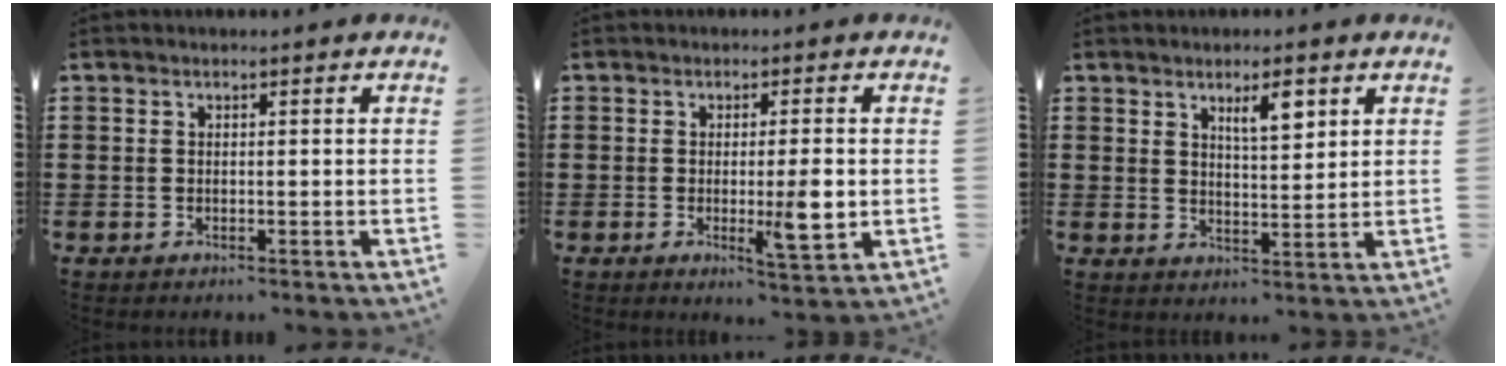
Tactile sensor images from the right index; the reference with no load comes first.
{"total": 5.7, "force": [-0.7, 1.0, 5.6], "torque": [-0.093, -0.013, -0.014]}
{"total": 4.8, "force": [2.7, 1.6, 3.6], "torque": [-0.053, -0.003, 0.041]}